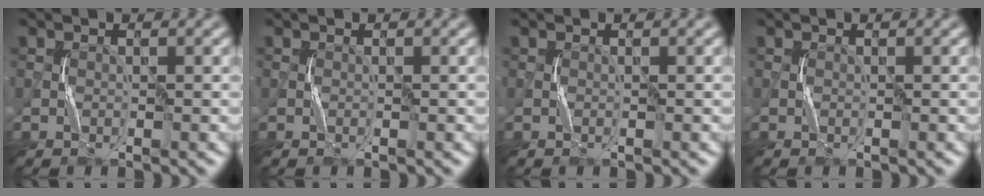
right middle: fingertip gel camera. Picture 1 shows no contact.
{"total": 0.0}
{"total": 0.0}
{"total": 0.0}